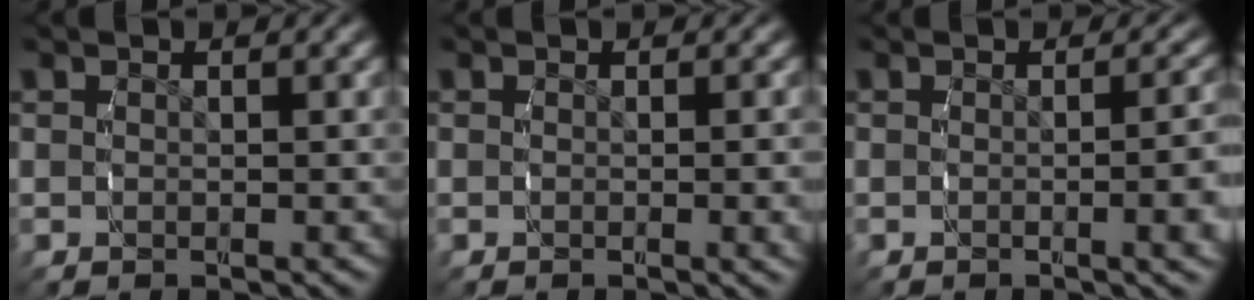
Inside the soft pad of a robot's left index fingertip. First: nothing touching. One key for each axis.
{"total": 1.2, "fx": -0.1, "fy": -0.1, "fz": 1.2, "tx": -0.007, "ty": 0.009, "tz": -0.009}
{"total": 3.0, "fx": -0.7, "fy": 0.4, "fz": 2.9, "tx": -0.024, "ty": 0.012, "tz": -0.019}